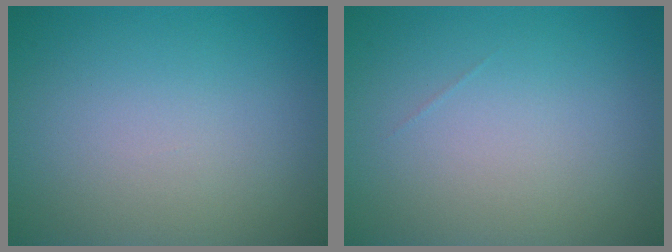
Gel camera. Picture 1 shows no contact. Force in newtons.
{"total": 0.0}